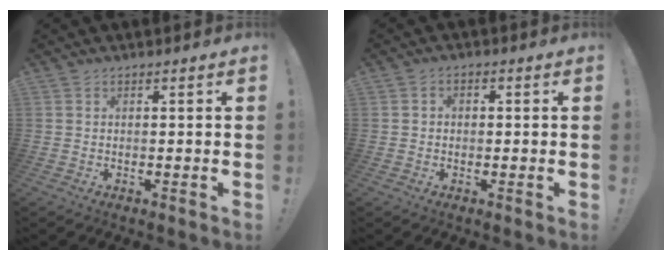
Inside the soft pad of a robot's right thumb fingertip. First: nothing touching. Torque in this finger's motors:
{"motor_torque": [-0.09, -0.19, -0.09, 0.03, 0.08]}